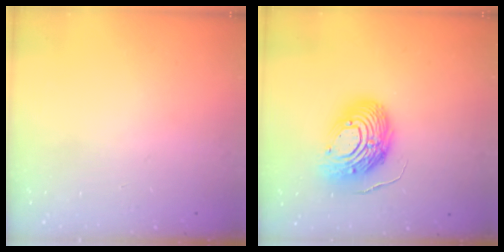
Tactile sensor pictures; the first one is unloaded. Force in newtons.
{"total": 14.1, "press": 13.9, "slide": 2.6}